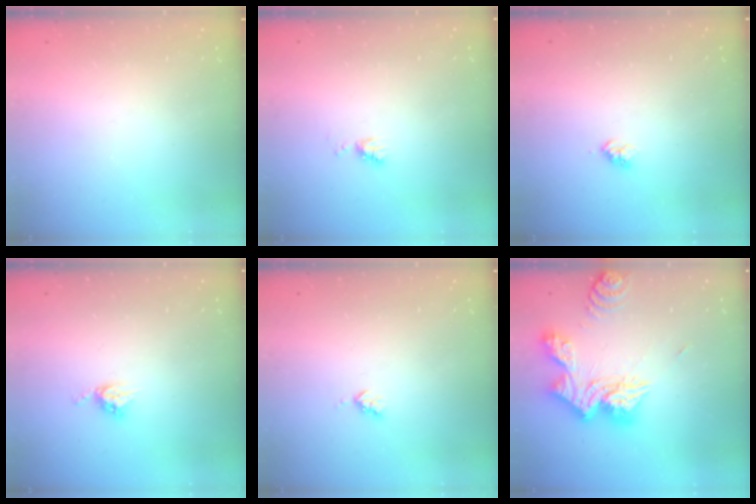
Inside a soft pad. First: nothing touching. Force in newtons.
{"total": 4.3, "press": 4.2, "slide": 0.7}
{"total": 3.1, "press": 3.1, "slide": 0.4}
{"total": 4.9, "press": 4.8, "slide": 0.2}
{"total": 3.0, "press": 3.0, "slide": 0.3}
{"total": 18.5, "press": 18.4, "slide": 1.6}